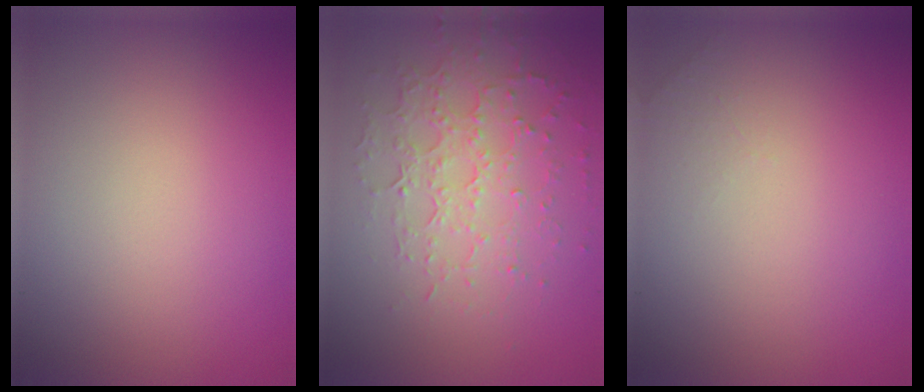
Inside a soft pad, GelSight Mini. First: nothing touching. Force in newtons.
{"total": 4.8, "press": 3.5, "slide": 3.4}
{"total": 1.0, "press": 0.9, "slide": 0.3}